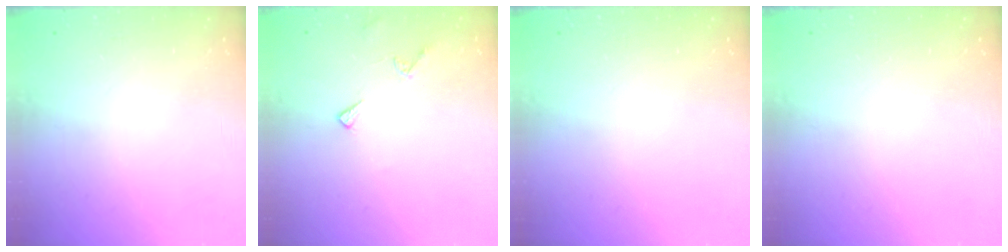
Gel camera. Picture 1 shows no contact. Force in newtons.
{"total": 6.9, "press": 6.9, "slide": 0.5}
{"total": 0.0}
{"total": 0.0}